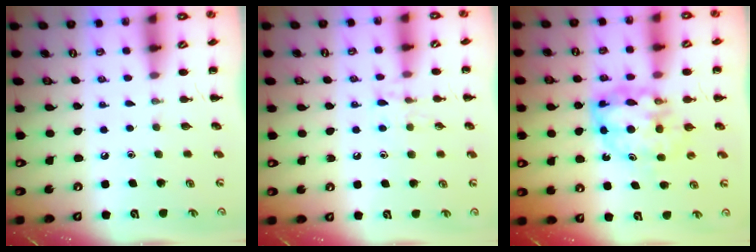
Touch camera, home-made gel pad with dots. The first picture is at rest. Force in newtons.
{"total": 7.7, "press": 7.5, "slide": 1.4}
{"total": 7.0, "press": 6.8, "slide": 1.8}